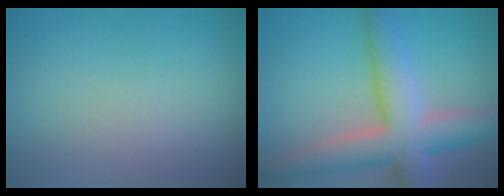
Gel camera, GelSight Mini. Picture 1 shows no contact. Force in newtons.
{"total": 7.5, "press": 7.5, "slide": 0.4}